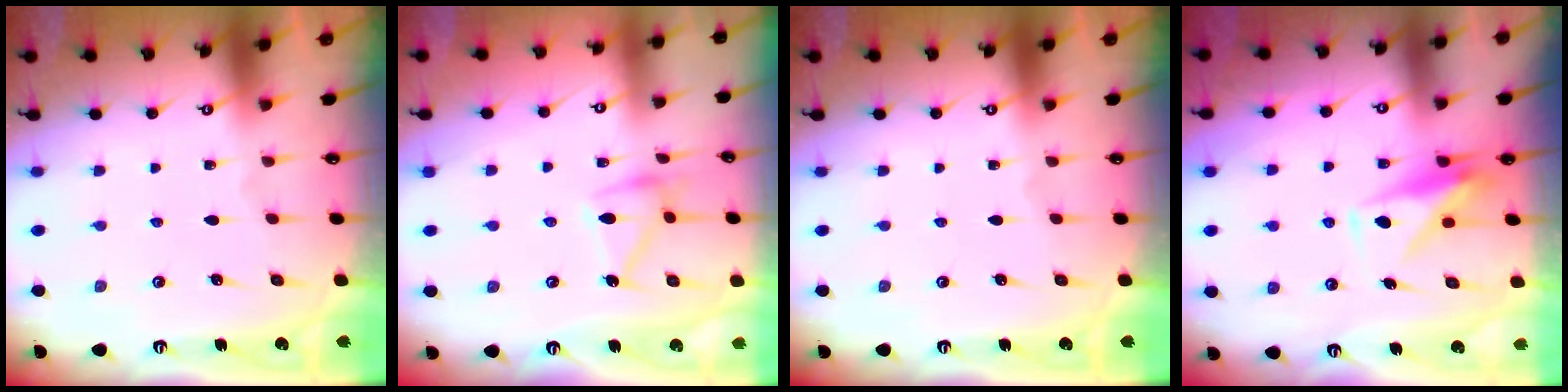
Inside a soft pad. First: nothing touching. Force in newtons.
{"total": 12.7, "press": 12.7, "slide": 0.3}
{"total": 0.0}
{"total": 7.7, "press": 7.7, "slide": 0.2}